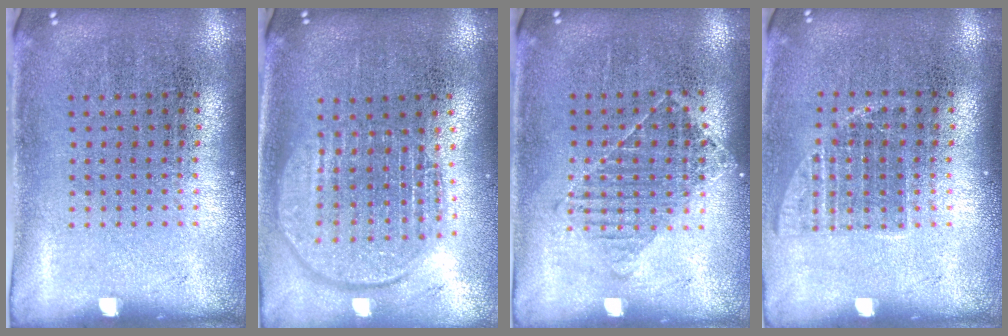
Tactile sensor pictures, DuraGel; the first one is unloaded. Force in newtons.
{"total": 1.9, "press": 1.6, "slide": 1.0}
{"total": 1.1, "press": 0.9, "slide": 0.6}
{"total": 1.2, "press": 1.0, "slide": 0.7}